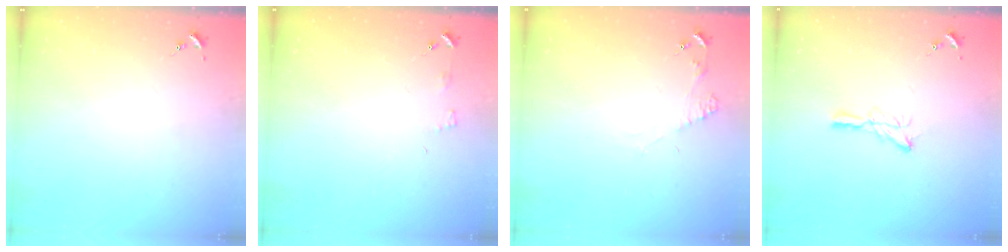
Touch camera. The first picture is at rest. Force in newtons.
{"total": 3.1, "press": 3.1, "slide": 0.3}
{"total": 4.9, "press": 4.9, "slide": 0.6}
{"total": 6.6, "press": 6.6, "slide": 0.2}